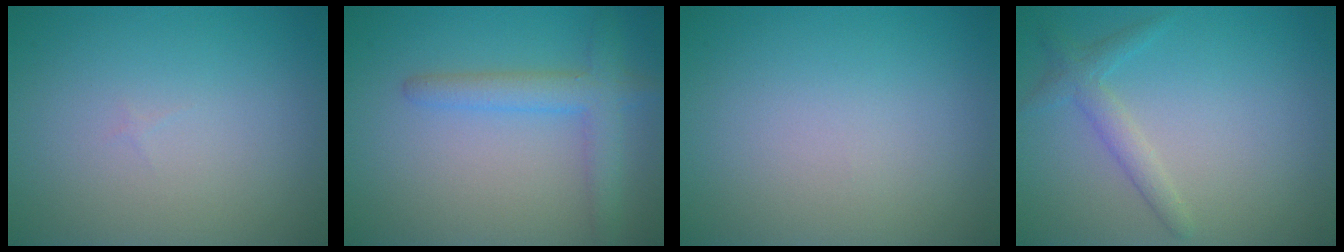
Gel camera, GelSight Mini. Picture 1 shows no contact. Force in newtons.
{"total": 3.3, "press": 3.3, "slide": 0.2}
{"total": 0.0}
{"total": 1.9, "press": 1.9, "slide": 0.1}